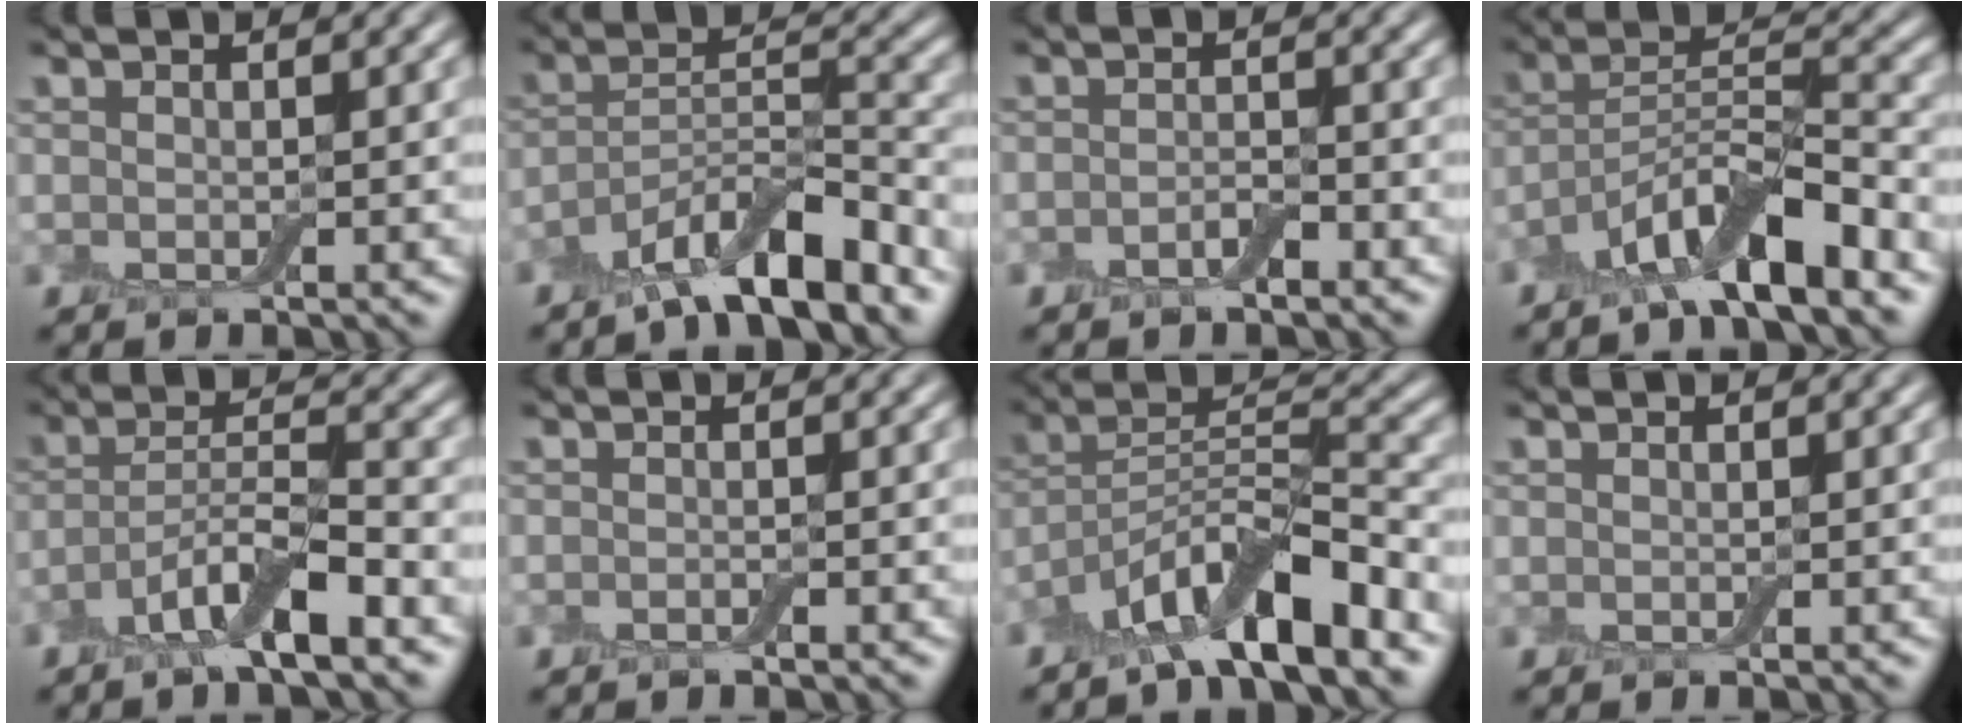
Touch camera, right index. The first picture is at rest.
{"total": 7.5, "force": [-5.5, 1.9, 4.9], "torque": [-0.082, 0.004, -0.098]}
{"total": 1.6, "force": [-0.9, 0.6, 1.1], "torque": [-0.024, 0.000, -0.019]}
{"total": 7.7, "force": [-5.2, 1.6, 5.4], "torque": [-0.093, 0.009, -0.097]}
{"total": 5.6, "force": [-3.2, 1.2, 4.5], "torque": [-0.083, 0.002, -0.066]}
{"total": 0.6, "force": [-0.4, 0.1, 0.5], "torque": [-0.008, 0.000, -0.008]}
{"total": 8.6, "force": [-6.0, 1.9, 5.9], "torque": [-0.099, 0.011, -0.112]}
{"total": 0.0}